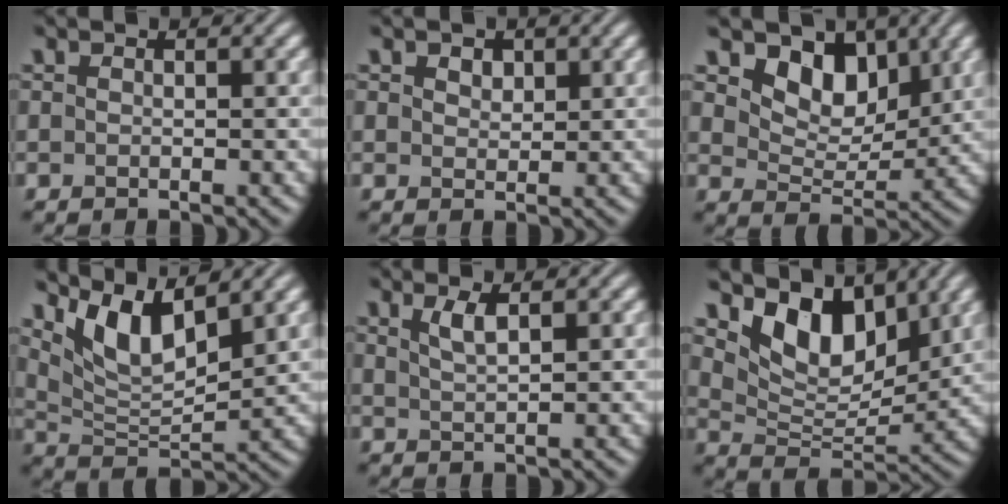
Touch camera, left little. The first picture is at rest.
{"total": 1.6, "force": [1.0, 1.0, 0.7], "torque": [-0.013, 0.001, 0.014]}
{"total": 5.4, "force": [3.2, 3.3, 2.9], "torque": [-0.055, -0.014, 0.048]}
{"total": 6.5, "force": [4.2, 2.1, 4.5], "torque": [-0.094, -0.006, 0.081]}
{"total": 1.9, "force": [1.0, 0.4, 1.5], "torque": [-0.031, 0.001, 0.019]}
{"total": 7.3, "force": [4.5, 3.8, 4.3], "torque": [-0.079, -0.011, 0.075]}